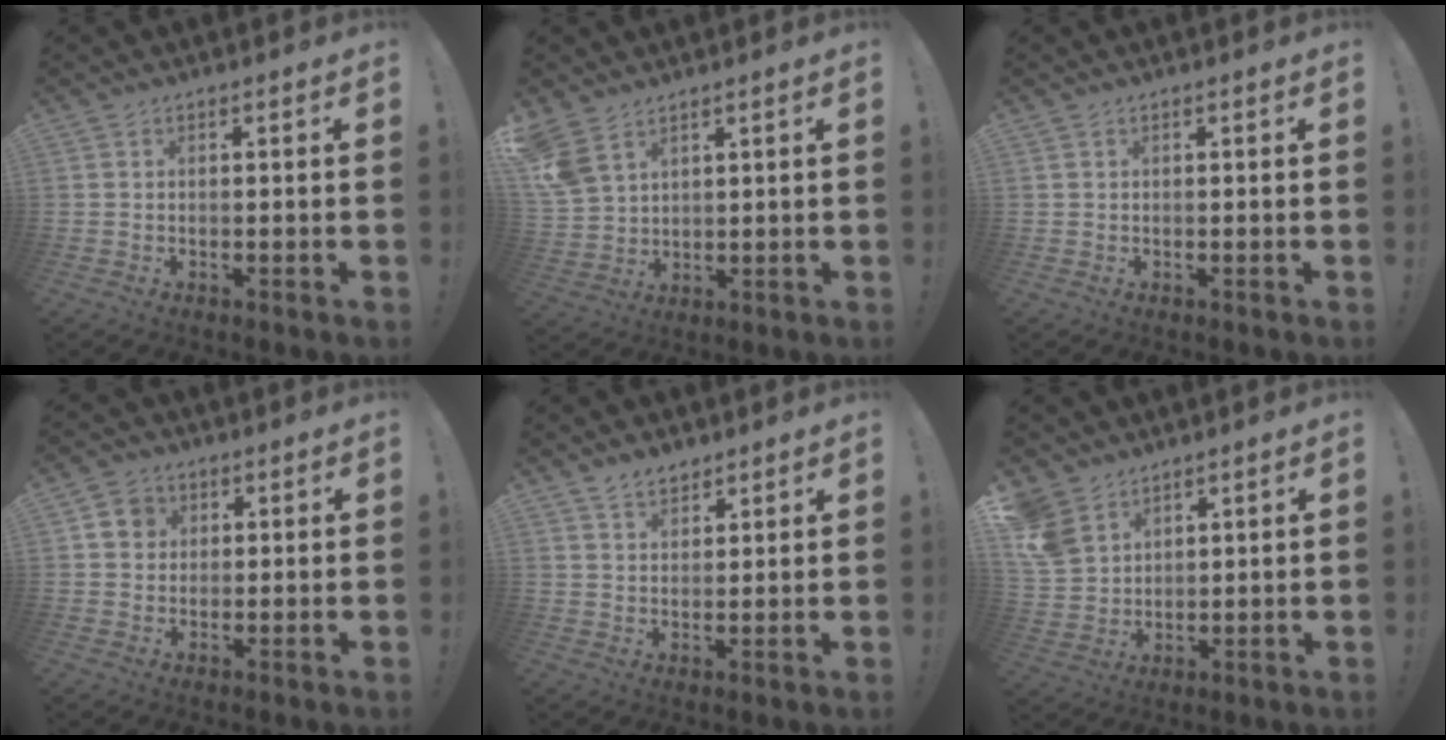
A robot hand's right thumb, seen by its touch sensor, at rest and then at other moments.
{"total": 8.1, "force": [5.4, 4.7, 3.9], "torque": [-0.081, -0.022, 0.110]}
{"total": 0.0}
{"total": 5.7, "force": [1.6, 5.0, 2.1], "torque": [-0.031, 0.005, 0.032]}
{"total": 4.9, "force": [4.0, 2.5, 1.2], "torque": [-0.018, -0.022, 0.075]}
{"total": 8.9, "force": [5.8, 6.0, 2.8], "torque": [-0.063, -0.034, 0.119]}